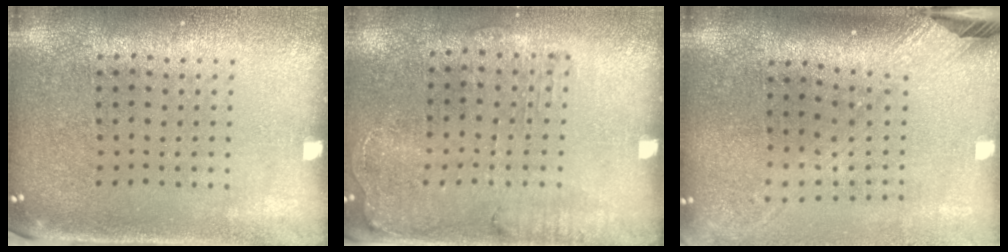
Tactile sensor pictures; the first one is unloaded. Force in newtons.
{"total": 1.3, "press": 1.2, "slide": 0.5}
{"total": 2.4, "press": 1.8, "slide": 1.7}